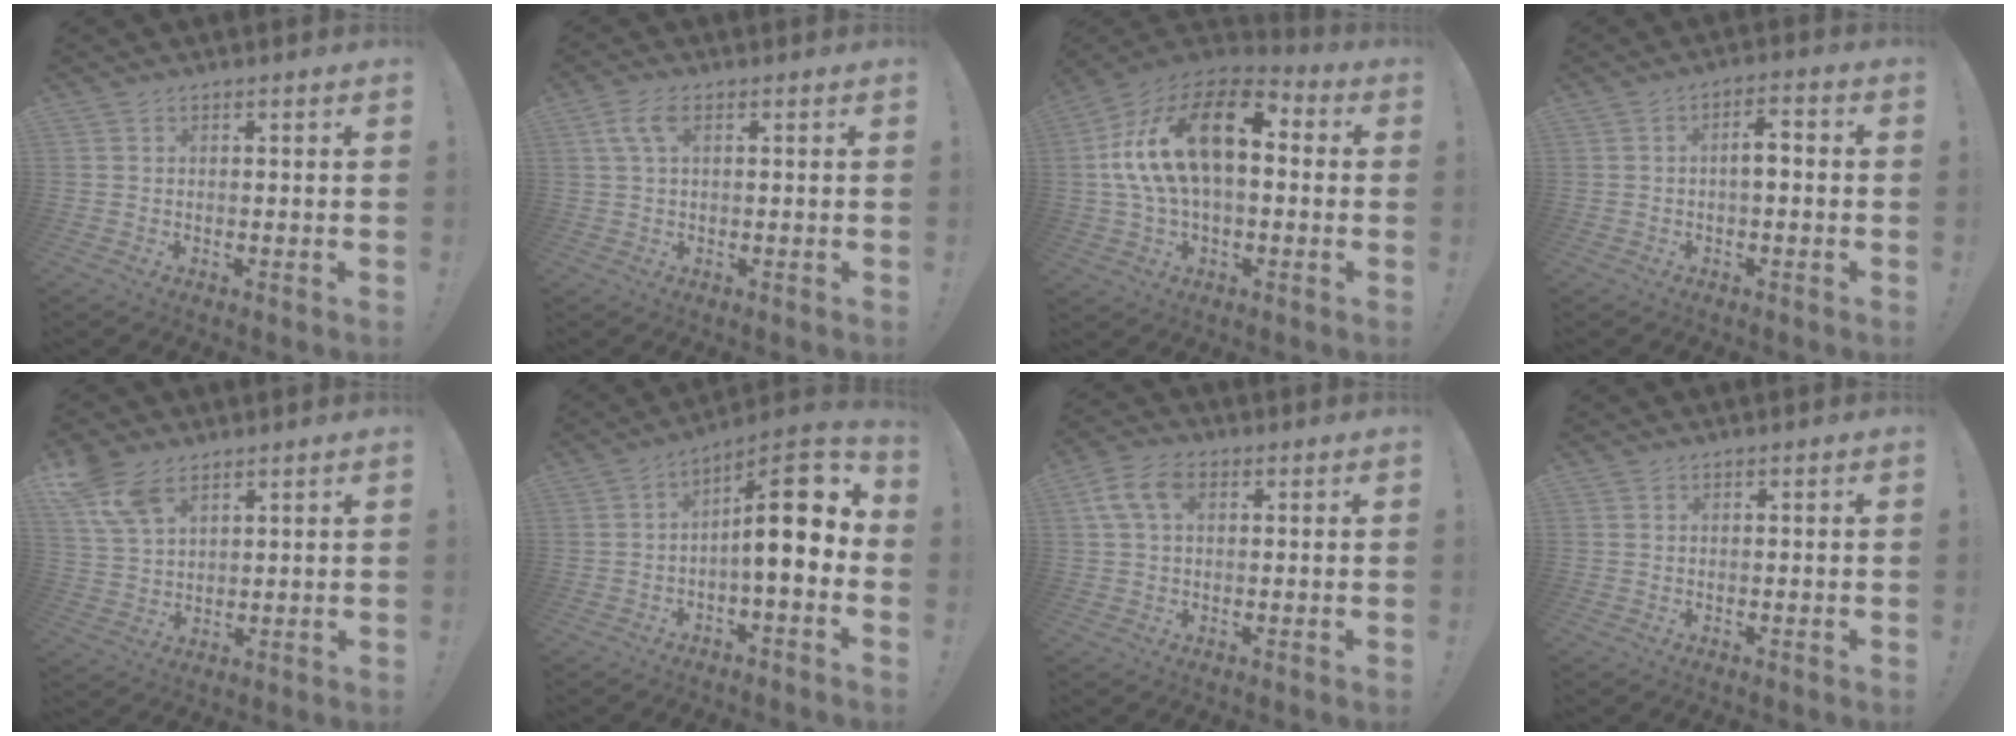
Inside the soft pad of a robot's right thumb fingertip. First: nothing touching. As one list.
[{"total": 4.8, "force": [1.6, 2.3, 4.0], "torque": [-0.077, 0.006, 0.029]}, {"total": 22.0, "force": [4.9, 11.6, 18.1], "torque": [-0.326, -0.006, 0.086]}, {"total": 4.7, "force": [-0.8, 1.8, 4.2], "torque": [-0.062, 0.008, -0.019]}, {"total": 10.1, "force": [6.4, 5.6, 5.4], "torque": [-0.102, -0.022, 0.128]}, {"total": 14.1, "force": [1.1, 4.0, 13.5], "torque": [-0.194, -0.006, 0.015]}, {"total": 8.1, "force": [2.2, 5.1, 5.9], "torque": [-0.123, 0.008, 0.043]}, {"total": 0.0}]